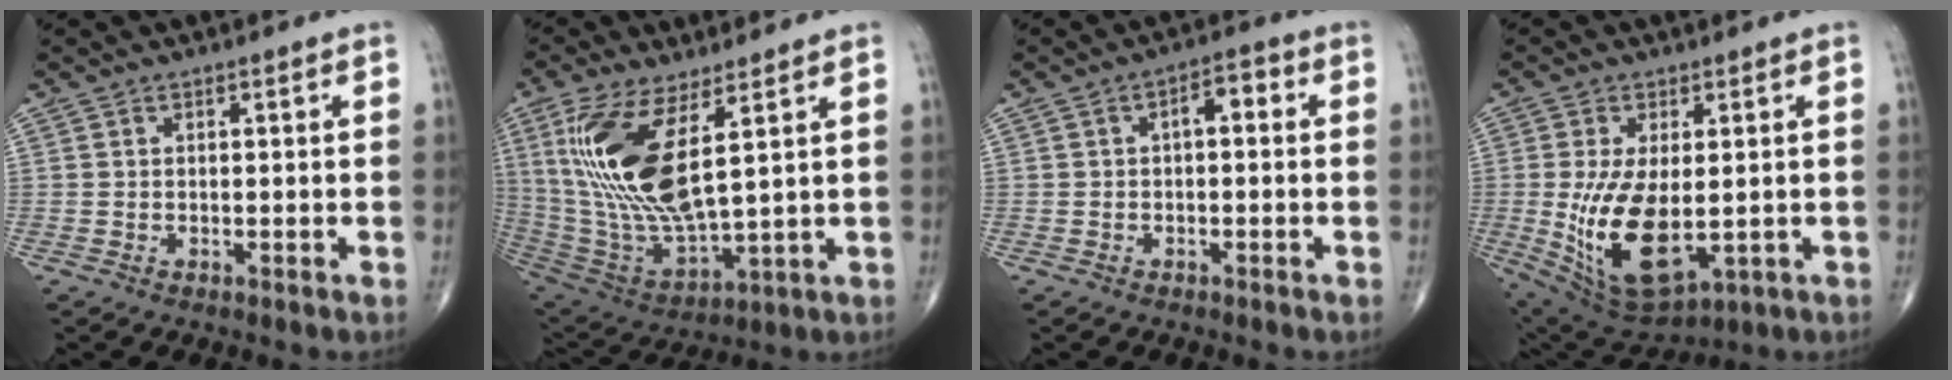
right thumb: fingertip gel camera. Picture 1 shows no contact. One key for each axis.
{"total": 19.1, "fx": 6.0, "fy": 6.8, "fz": 16.8, "tx": -0.356, "ty": -0.037, "tz": 0.128}
{"total": 3.7, "fx": 0.2, "fy": 1.9, "fz": 3.2, "tx": -0.038, "ty": 0.016, "tz": -0.005}
{"total": 15.2, "fx": -1.5, "fy": 7.6, "fz": 13.1, "tx": -0.244, "ty": -0.020, "tz": 0.000}